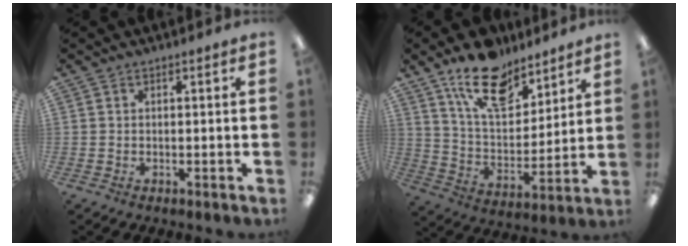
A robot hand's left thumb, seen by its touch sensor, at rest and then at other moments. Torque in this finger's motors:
{"motor_torque": [0.43, 0.35, 1.55, -1.20, 0.39]}